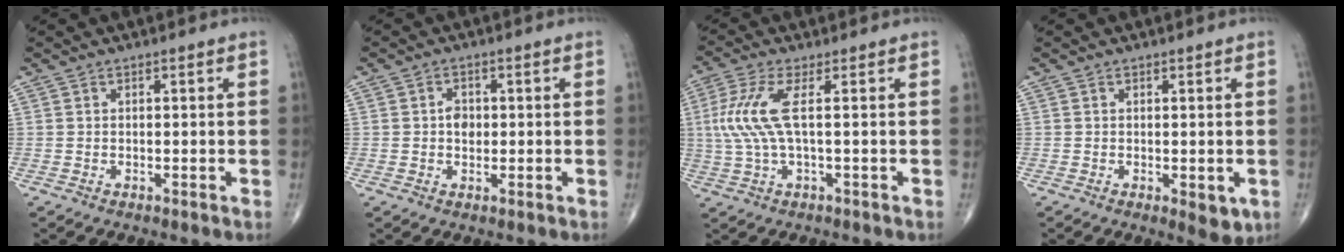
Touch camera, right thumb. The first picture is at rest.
{"total": 2.7, "force": [0.1, 2.1, 1.7], "torque": [-0.015, 0.004, -0.001]}
{"total": 8.2, "force": [1.0, 2.0, 7.9], "torque": [-0.221, 0.008, 0.018]}
{"total": 5.1, "force": [-1.7, 2.4, 4.2], "torque": [-0.034, -0.007, -0.015]}